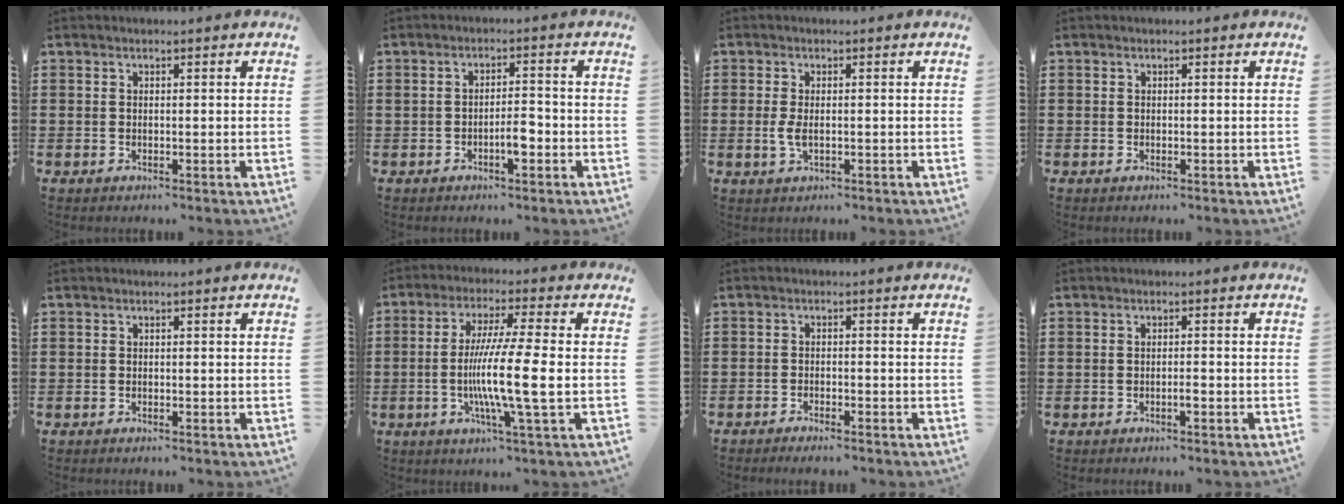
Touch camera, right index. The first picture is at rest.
{"total": 3.6, "force": [-1.5, 1.3, 3.1], "torque": [-0.053, 0.009, -0.027]}
{"total": 2.4, "force": [-0.2, 0.8, 2.2], "torque": [-0.057, -0.009, -0.008]}
{"total": 0.0}
{"total": 0.0}
{"total": 11.1, "force": [-1.7, -0.1, 10.9], "torque": [-0.210, -0.017, -0.037]}
{"total": 1.3, "force": [-1.3, 0.1, 0.2], "torque": [-0.007, 0.002, -0.026]}
{"total": 1.0, "force": [-0.6, 0.1, 0.9], "torque": [-0.016, -0.003, -0.010]}